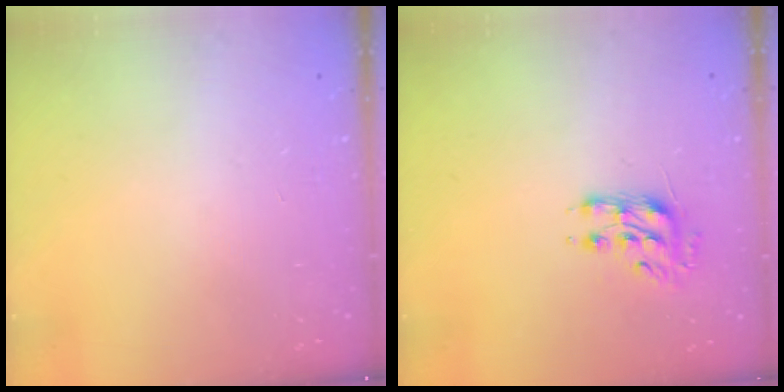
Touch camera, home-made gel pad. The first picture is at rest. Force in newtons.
{"total": 8.1, "press": 8.0, "slide": 1.0}